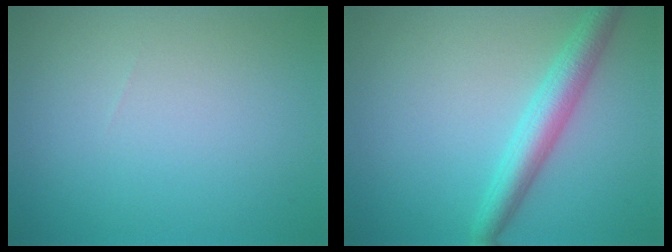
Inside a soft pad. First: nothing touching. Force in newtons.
{"total": 3.9, "press": 3.9, "slide": 0.1}